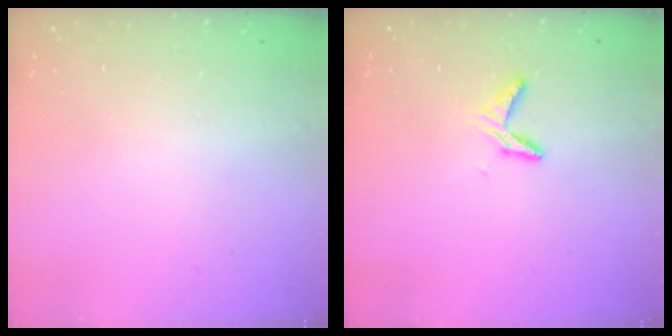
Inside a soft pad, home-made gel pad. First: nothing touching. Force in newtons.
{"total": 4.6, "press": 4.6, "slide": 0.4}